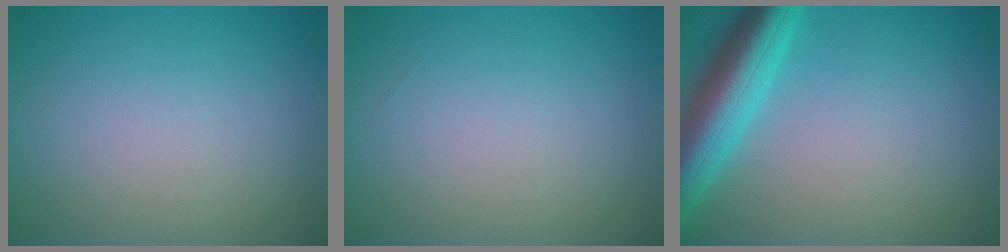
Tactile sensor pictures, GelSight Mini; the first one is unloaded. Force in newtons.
{"total": 0.0}
{"total": 6.8, "press": 6.8, "slide": 0.4}